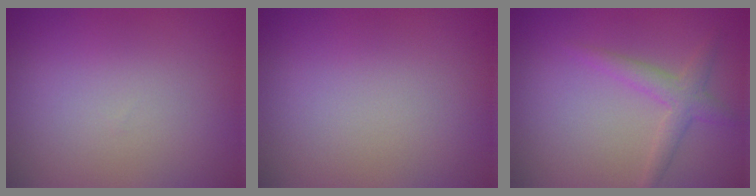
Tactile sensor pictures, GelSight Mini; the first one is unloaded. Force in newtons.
{"total": 0.0}
{"total": 2.2, "press": 2.2, "slide": 0.1}